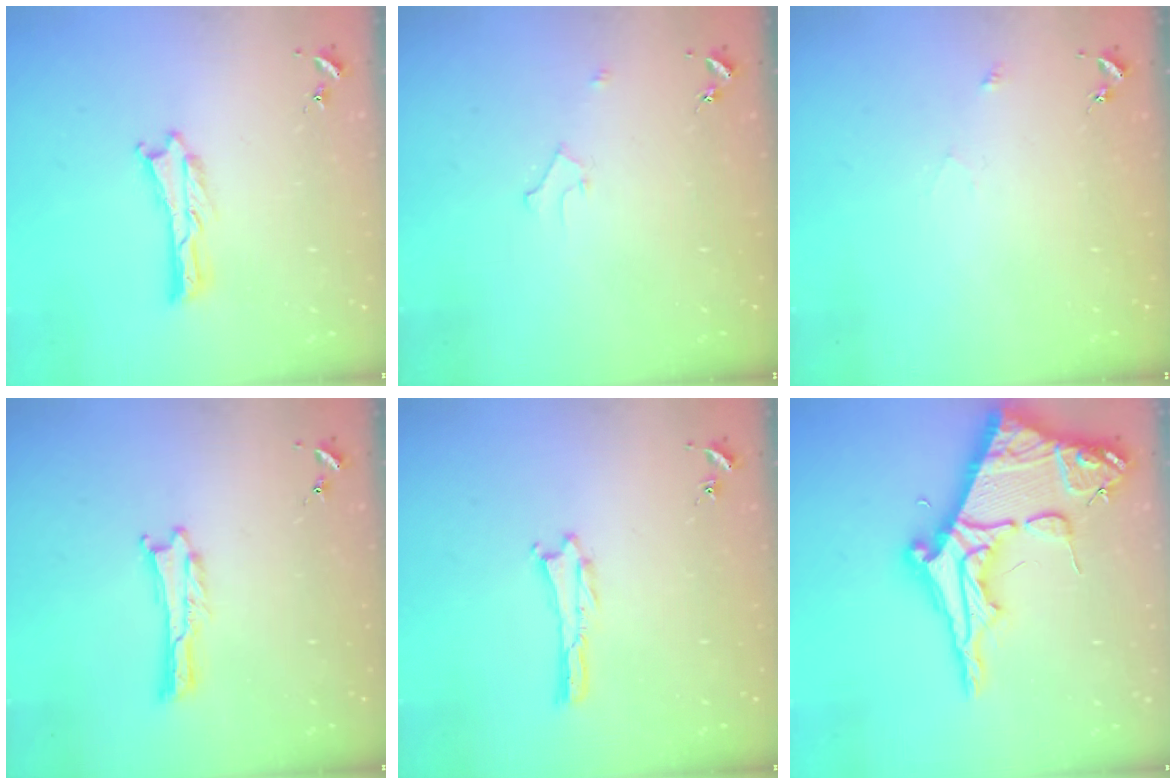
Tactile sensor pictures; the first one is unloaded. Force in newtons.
{"total": 2.2, "press": 2.2, "slide": 0.2}
{"total": 2.5, "press": 2.5, "slide": 0.2}
{"total": 0.0}
{"total": 0.0}
{"total": 12.1, "press": 12.1, "slide": 1.3}